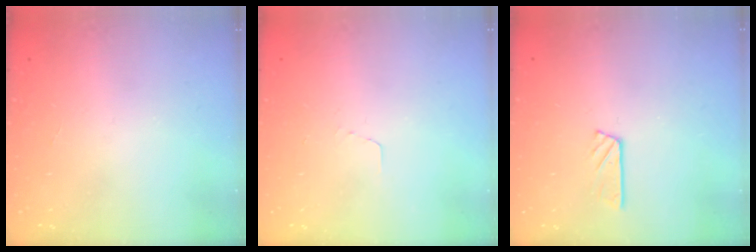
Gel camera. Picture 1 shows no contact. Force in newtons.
{"total": 2.6, "press": 2.6, "slide": 0.1}
{"total": 3.6, "press": 3.5, "slide": 0.4}